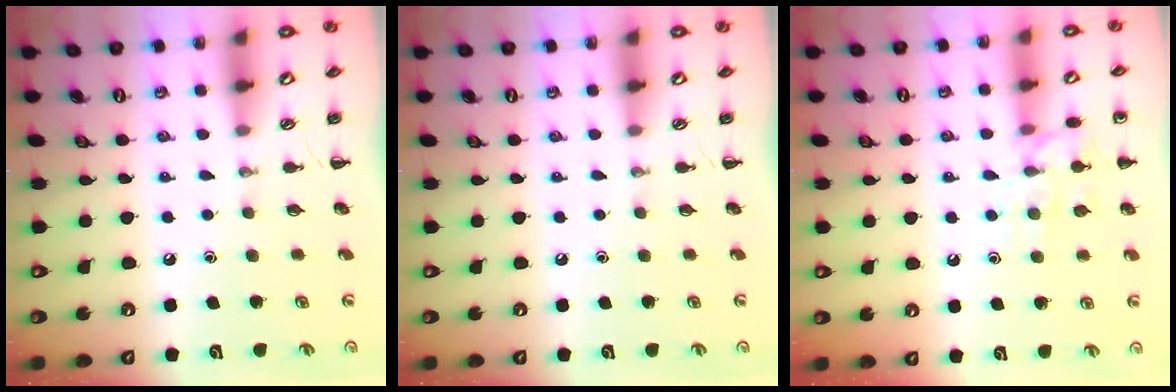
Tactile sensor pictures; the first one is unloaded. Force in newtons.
{"total": 0.0}
{"total": 11.2, "press": 11.2, "slide": 0.8}